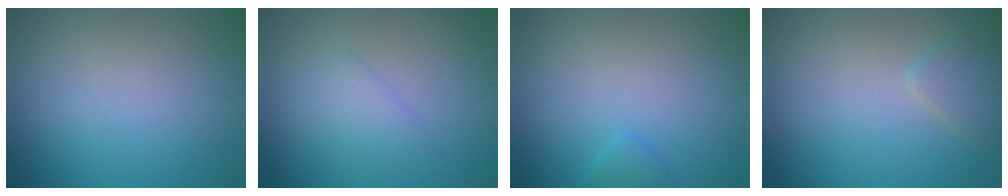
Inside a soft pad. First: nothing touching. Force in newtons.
{"total": 2.2, "press": 2.2, "slide": 0.2}
{"total": 1.0, "press": 1.0, "slide": 0.1}
{"total": 2.1, "press": 2.1, "slide": 0.1}